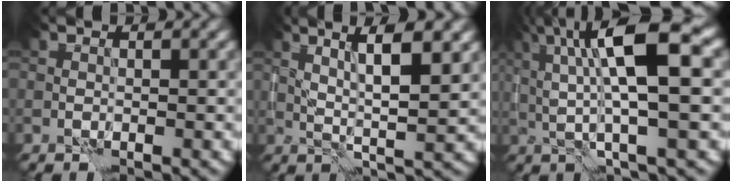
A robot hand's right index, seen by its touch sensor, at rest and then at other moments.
{"total": 5.3, "force": [2.5, 0.7, 4.6], "torque": [-0.075, 0.000, 0.047]}
{"total": 10.1, "force": [3.2, 2.1, 9.4], "torque": [-0.155, 0.014, 0.052]}